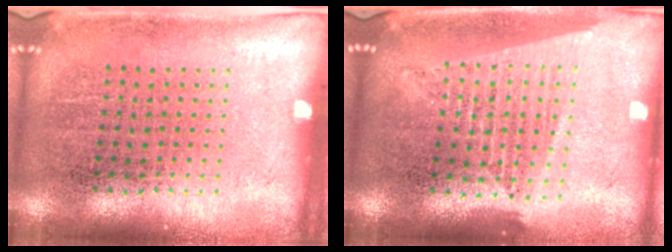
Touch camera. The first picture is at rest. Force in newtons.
{"total": 1.8, "press": 1.6, "slide": 0.8}